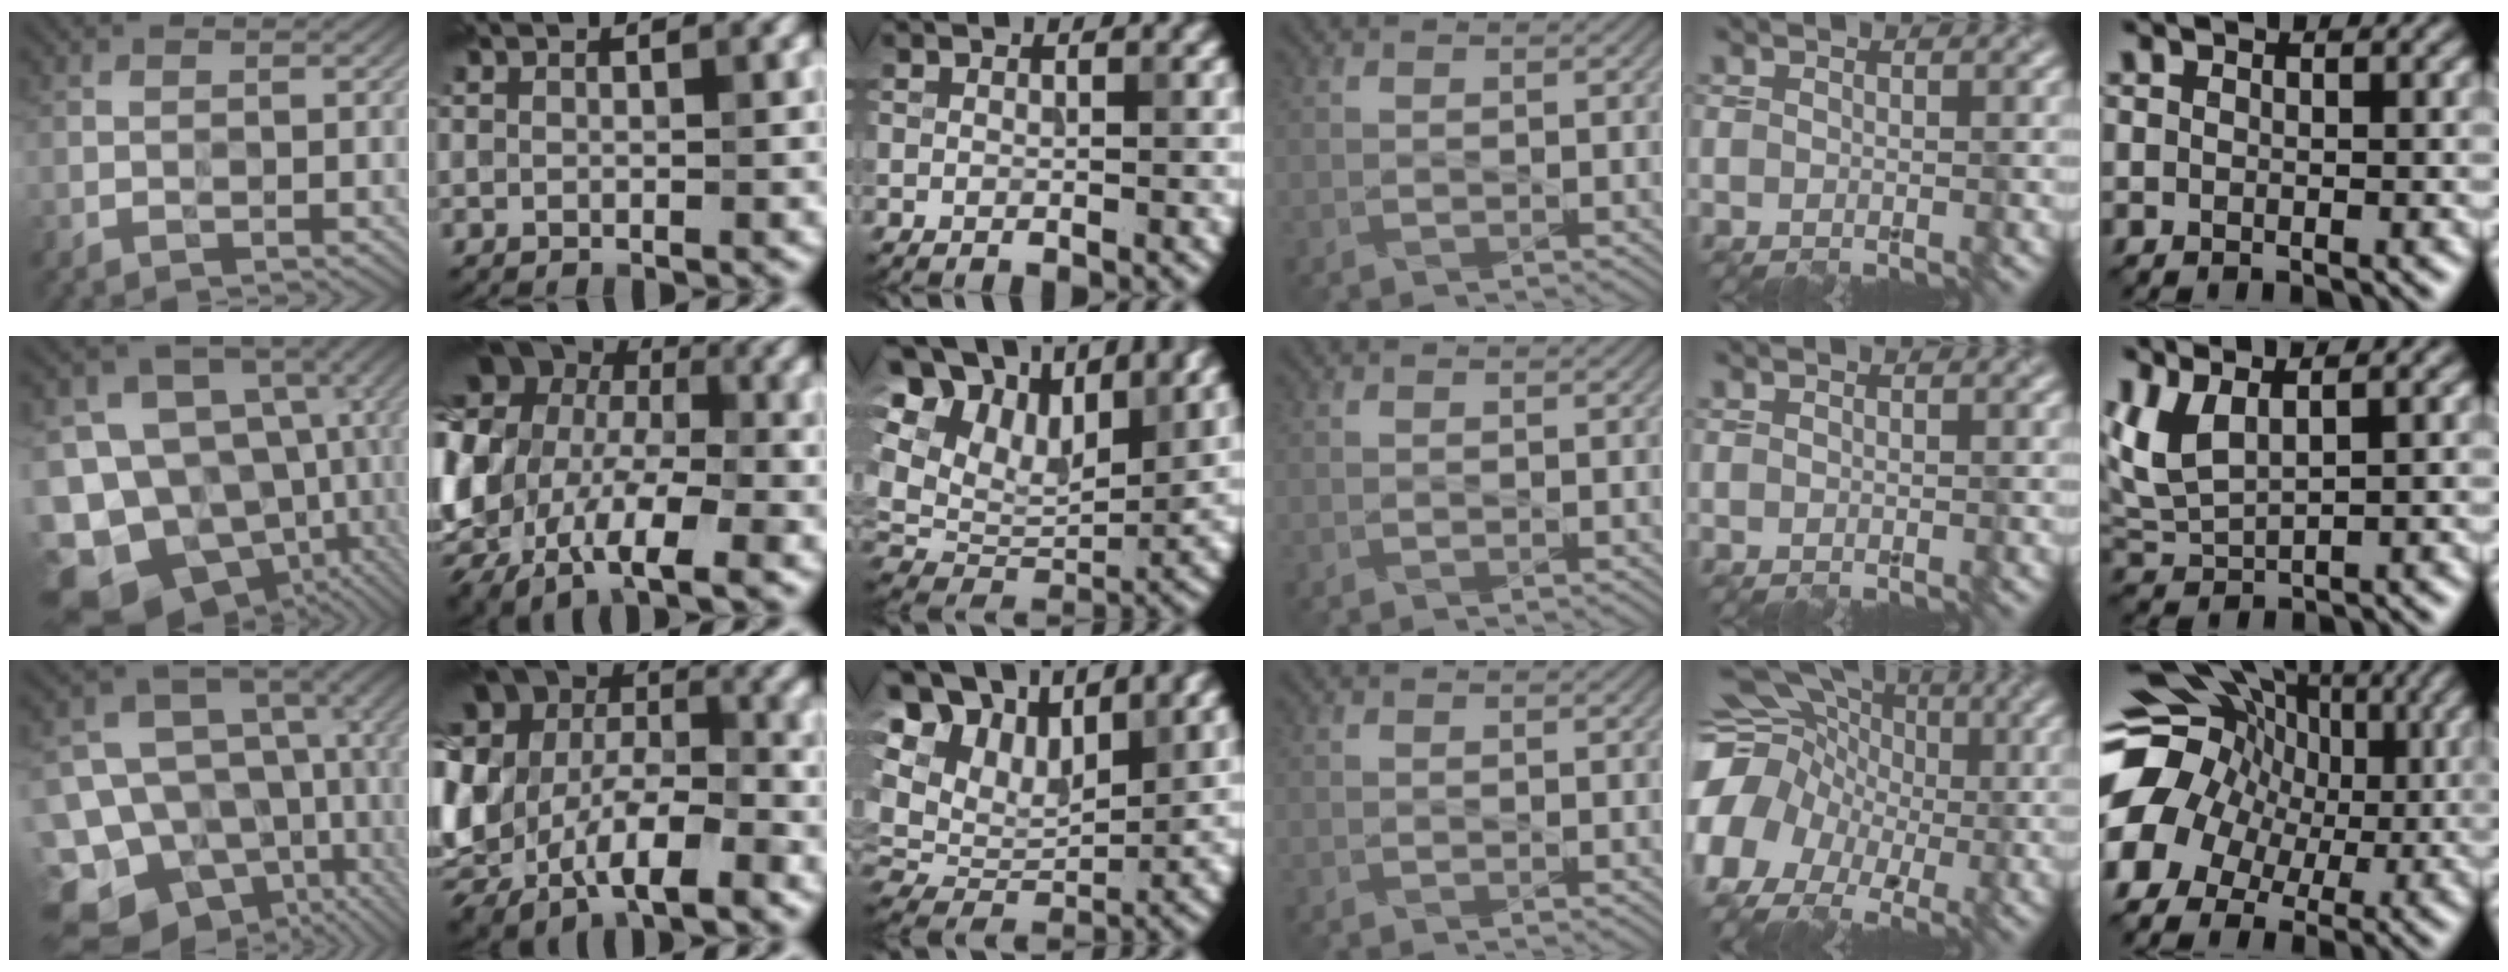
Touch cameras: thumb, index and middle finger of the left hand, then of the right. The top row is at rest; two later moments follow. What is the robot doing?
{"motion": "wipe", "object": "paper plate"}